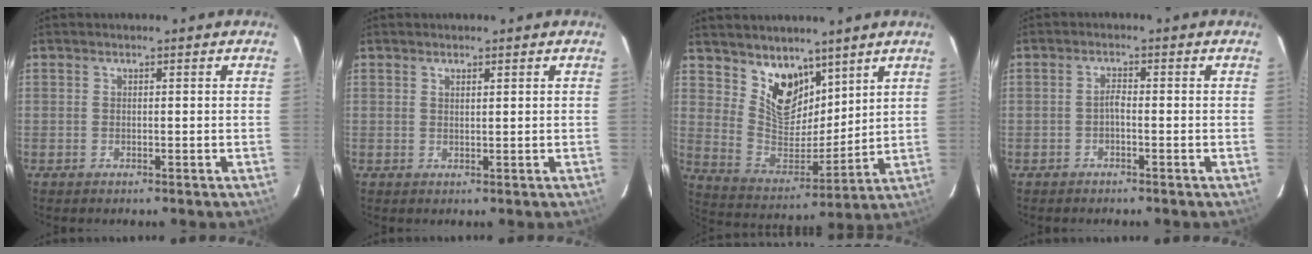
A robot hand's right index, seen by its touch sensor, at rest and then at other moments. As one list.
[{"total": 0.9, "force": [0.7, 0.2, 0.6], "torque": [-0.011, 0.001, 0.012]}, {"total": 12.2, "force": [8.4, 6.8, 5.8], "torque": [-0.103, -0.012, 0.167]}, {"total": 1.3, "force": [-0.8, 0.3, 1.0], "torque": [-0.020, 0.006, -0.017]}]